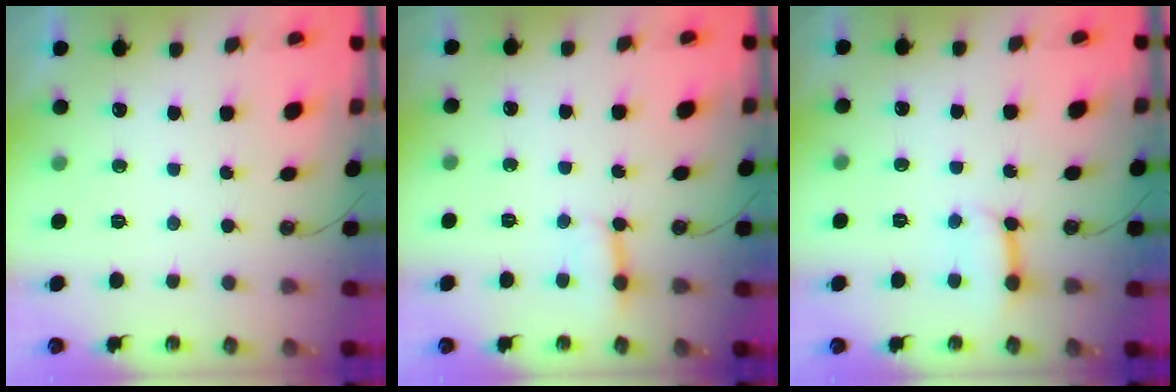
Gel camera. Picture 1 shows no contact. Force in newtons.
{"total": 2.8, "press": 2.8, "slide": 0.3}
{"total": 7.2, "press": 7.2, "slide": 0.7}